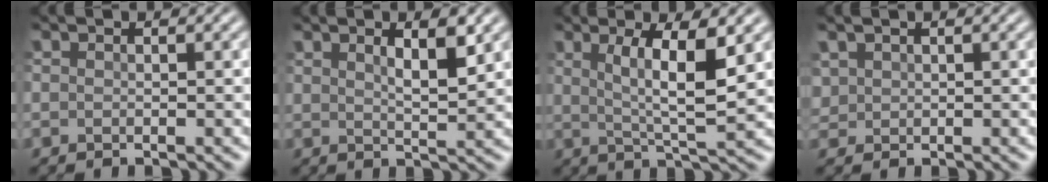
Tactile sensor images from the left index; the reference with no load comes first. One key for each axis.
{"total": 3.3, "fx": 1.7, "fy": 0.8, "fz": 2.7, "tx": -0.045, "ty": -0.003, "tz": 0.026}
{"total": 6.1, "fx": 1.8, "fy": 1.3, "fz": 5.7, "tx": -0.097, "ty": -0.009, "tz": 0.033}
{"total": 1.0, "fx": 0.5, "fy": 0.9, "fz": 0.2, "tx": -0.010, "ty": -0.001, "tz": 0.015}